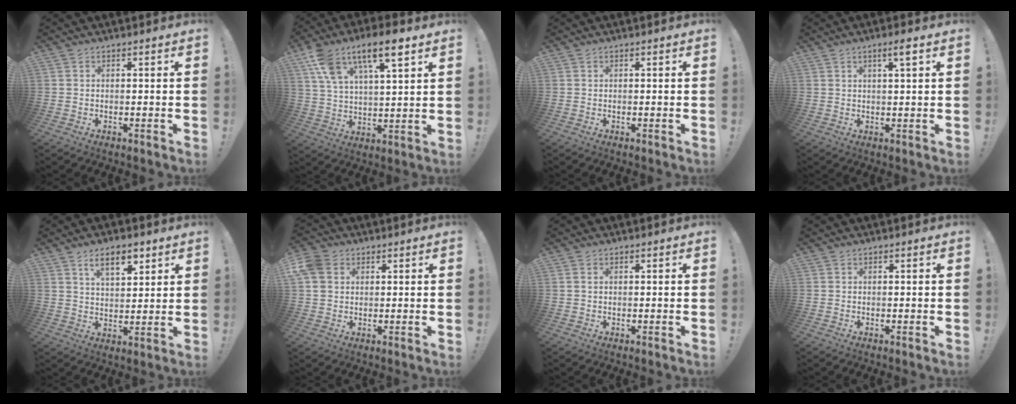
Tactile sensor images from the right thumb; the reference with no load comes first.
{"total": 13.3, "force": [7.8, 5.2, 9.4], "torque": [-0.163, -0.023, 0.135]}
{"total": 0.0}
{"total": 3.1, "force": [1.6, 0.1, 2.7], "torque": [-0.044, -0.001, 0.022]}
{"total": 9.0, "force": [5.2, 4.1, 6.1], "torque": [-0.093, -0.012, 0.092]}
{"total": 8.1, "force": [2.7, 6.5, 3.9], "torque": [-0.073, -0.005, 0.054]}
{"total": 0.6, "force": [0.3, 0.4, 0.3], "torque": [-0.010, 0.003, 0.005]}
{"total": 0.0}